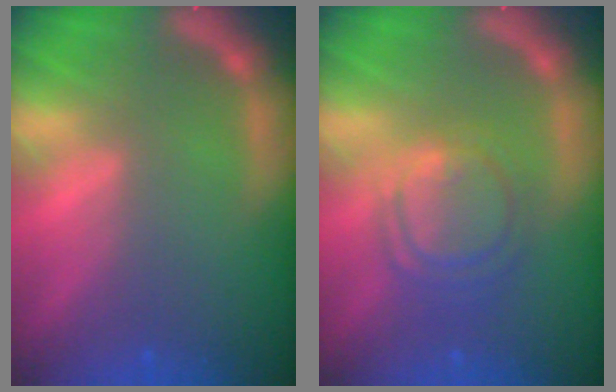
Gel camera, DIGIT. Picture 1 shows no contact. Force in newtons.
{"total": 5.6}